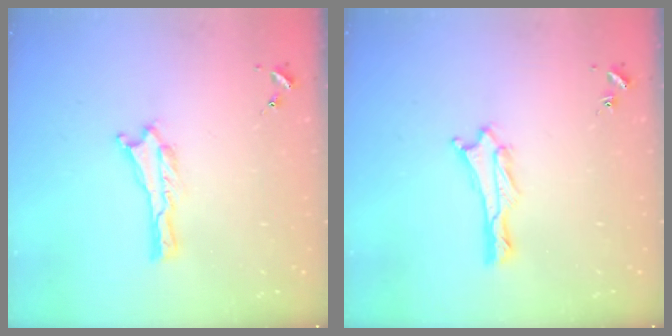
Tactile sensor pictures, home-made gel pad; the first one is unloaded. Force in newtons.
{"total": 1.9, "press": 1.9, "slide": 0.1}